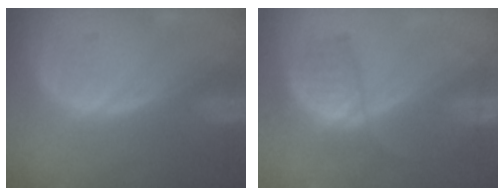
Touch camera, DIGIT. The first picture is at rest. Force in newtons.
{"total": 7.2, "press": 6.0, "slide": 3.9}